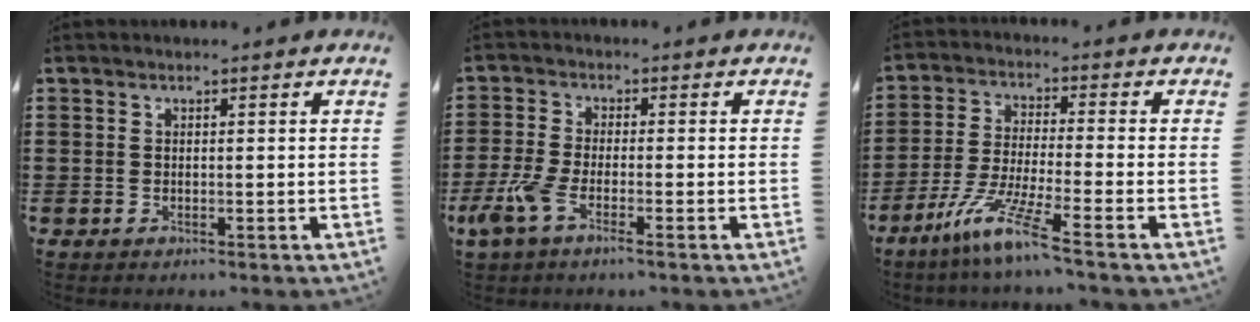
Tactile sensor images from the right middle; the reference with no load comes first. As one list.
[{"total": 5.1, "force": [-2.8, 1.0, 4.2], "torque": [-0.110, -0.014, -0.058]}, {"total": 8.7, "force": [-6.2, 0.2, 6.0], "torque": [-0.128, -0.013, -0.122]}]